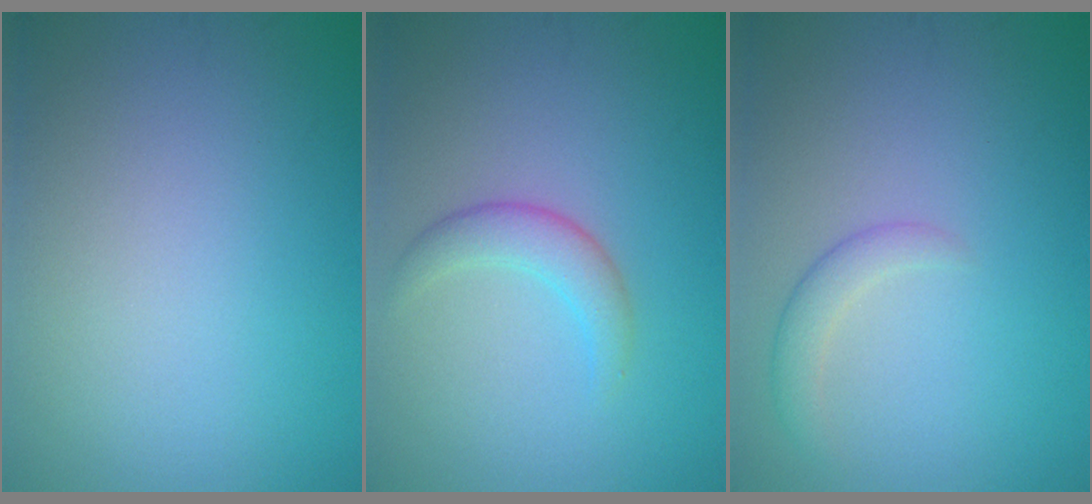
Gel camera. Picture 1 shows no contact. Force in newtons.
{"total": 2.4, "press": 2.4, "slide": 0.1}
{"total": 1.8, "press": 1.8, "slide": 0.0}